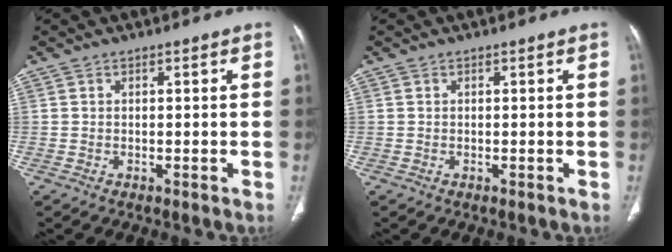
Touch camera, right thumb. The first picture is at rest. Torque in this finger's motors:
{"motor_torque": [0.26, 0.09, 0.14, 0.00, 0.03]}